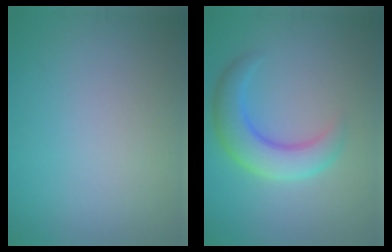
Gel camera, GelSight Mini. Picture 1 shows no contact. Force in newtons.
{"total": 5.2, "press": 5.2, "slide": 0.1}